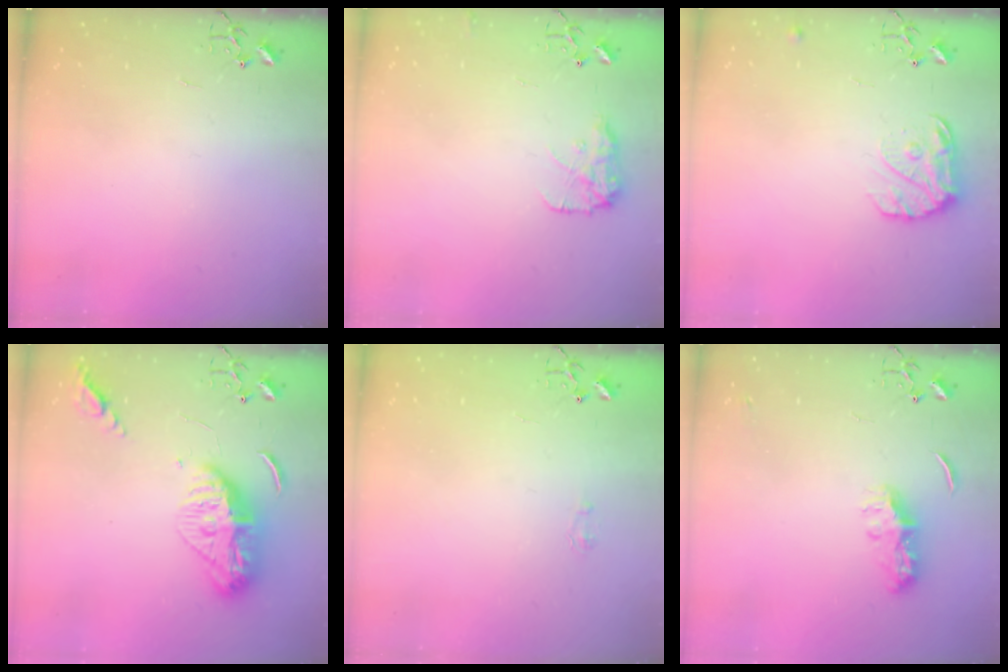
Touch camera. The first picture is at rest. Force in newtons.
{"total": 9.8, "press": 9.8, "slide": 0.2}
{"total": 11.5, "press": 11.5, "slide": 0.6}
{"total": 13.7, "press": 13.7, "slide": 1.4}
{"total": 4.1, "press": 4.0, "slide": 0.7}
{"total": 8.1, "press": 8.1, "slide": 0.6}